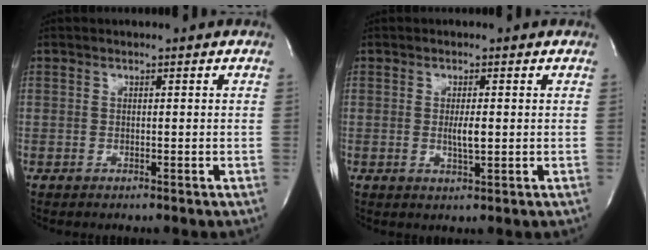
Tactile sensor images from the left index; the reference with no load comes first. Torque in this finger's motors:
{"motor_torque": [0.30, 0.16, 0.07, 0.04]}